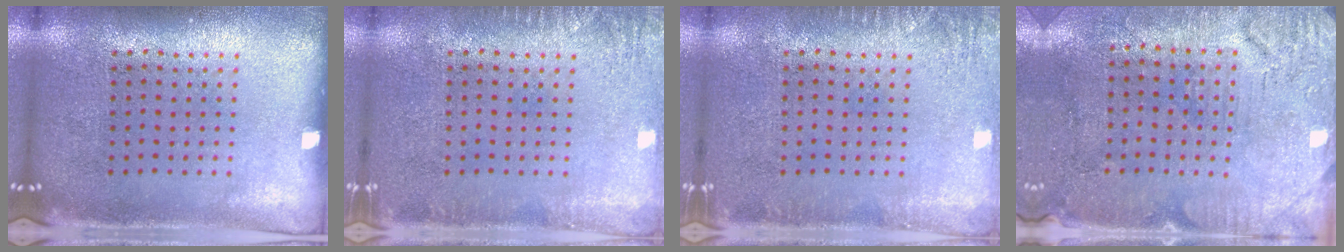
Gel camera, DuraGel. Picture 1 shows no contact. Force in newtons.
{"total": 1.6, "press": 1.6, "slide": 0.2}
{"total": 1.6, "press": 1.6, "slide": 0.2}
{"total": 3.1, "press": 2.6, "slide": 1.6}